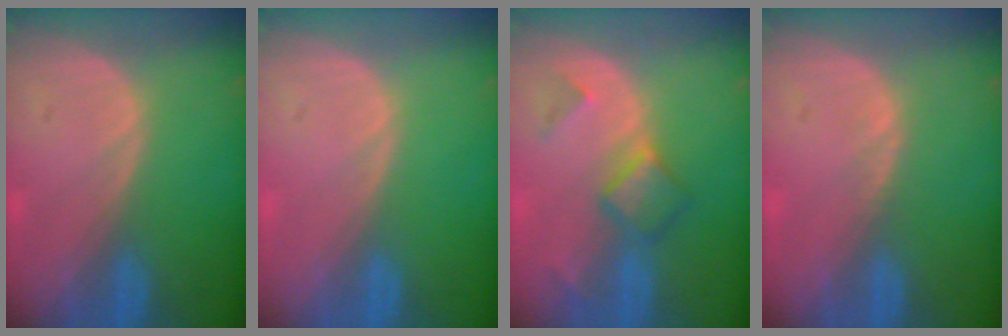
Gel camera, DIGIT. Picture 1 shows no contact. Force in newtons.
{"total": 0.0}
{"total": 4.9, "press": 4.8, "slide": 0.9}
{"total": 0.7, "press": 0.6, "slide": 0.3}